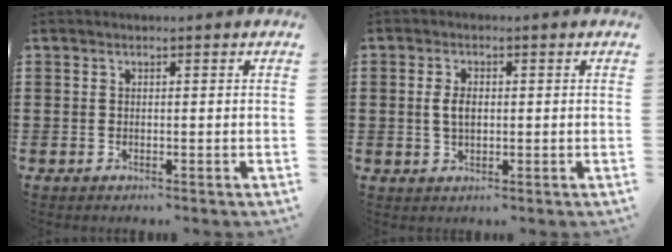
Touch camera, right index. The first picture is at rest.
{"total": 3.1, "force": [0.2, 1.7, 2.6], "torque": [-0.060, 0.005, 0.000]}